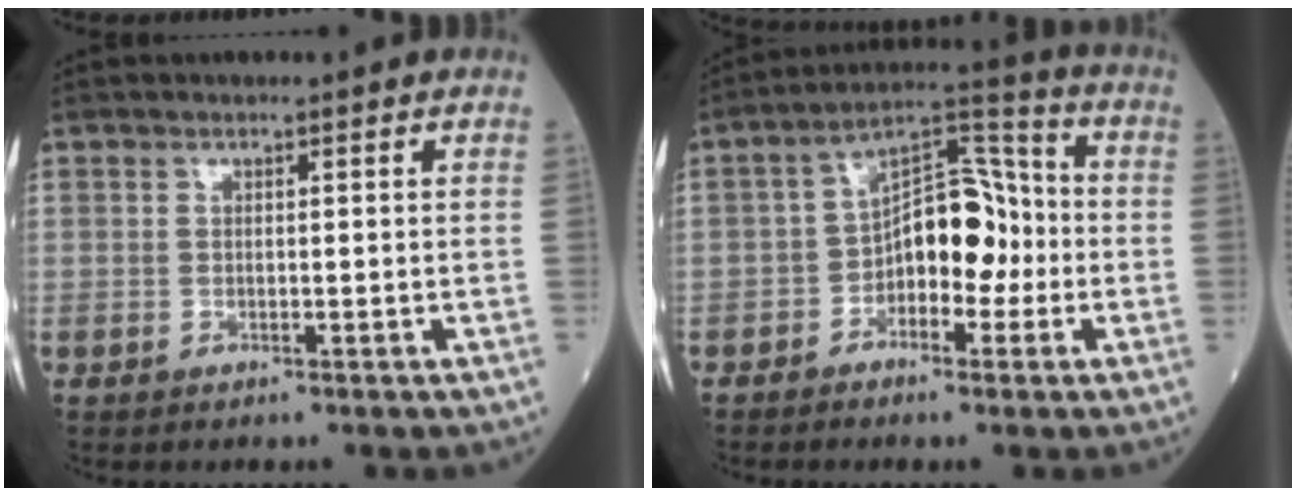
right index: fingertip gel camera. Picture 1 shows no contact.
{"total": 10.8, "force": [-2.3, 5.8, 8.9], "torque": [-0.158, 0.040, -0.043]}